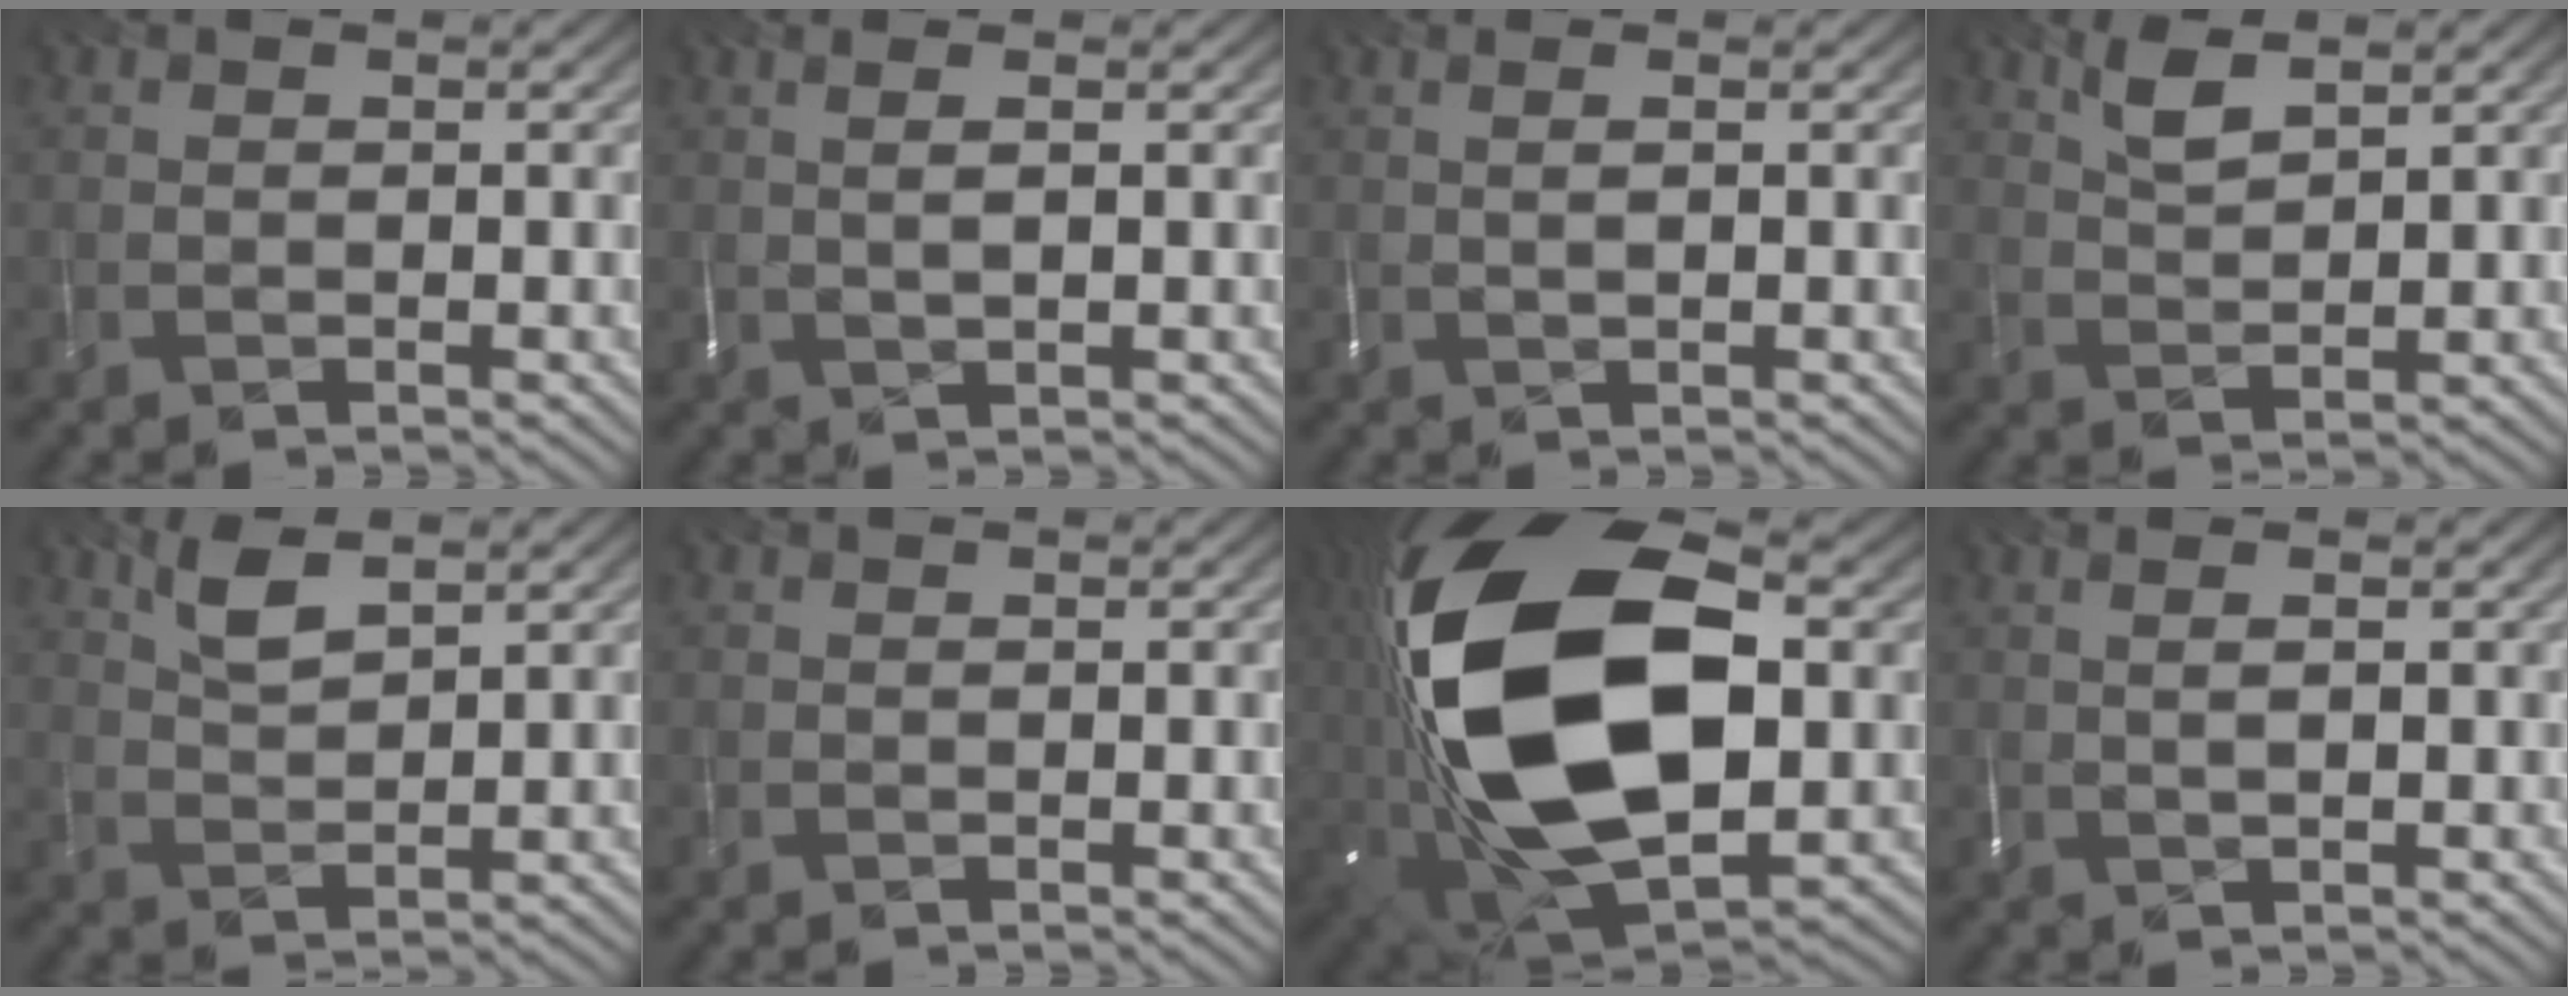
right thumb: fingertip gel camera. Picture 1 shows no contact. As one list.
[{"total": 2.1, "force": [0.6, 0.3, 2.0], "torque": [-0.040, 0.006, 0.013]}, {"total": 1.4, "force": [0.4, 0.1, 1.4], "torque": [-0.030, 0.006, 0.005]}, {"total": 3.5, "force": [2.4, 1.0, 2.4], "torque": [-0.061, -0.001, 0.051]}, {"total": 3.8, "force": [2.6, 1.1, 2.6], "torque": [-0.066, -0.002, 0.055]}, {"total": 0.0}, {"total": 23.4, "force": [0.4, 13.0, 19.4], "torque": [-0.422, -0.044, 0.005]}, {"total": 1.8, "force": [0.5, 0.2, 1.7], "torque": [-0.034, 0.006, 0.009]}]